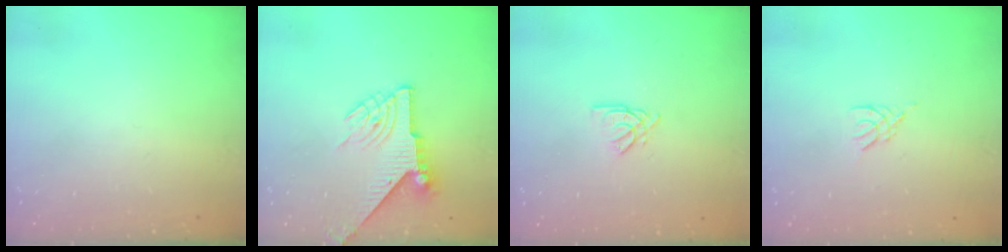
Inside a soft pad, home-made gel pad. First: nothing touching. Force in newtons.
{"total": 8.6, "press": 8.6, "slide": 0.6}
{"total": 2.6, "press": 2.6, "slide": 0.1}
{"total": 2.4, "press": 2.3, "slide": 0.5}